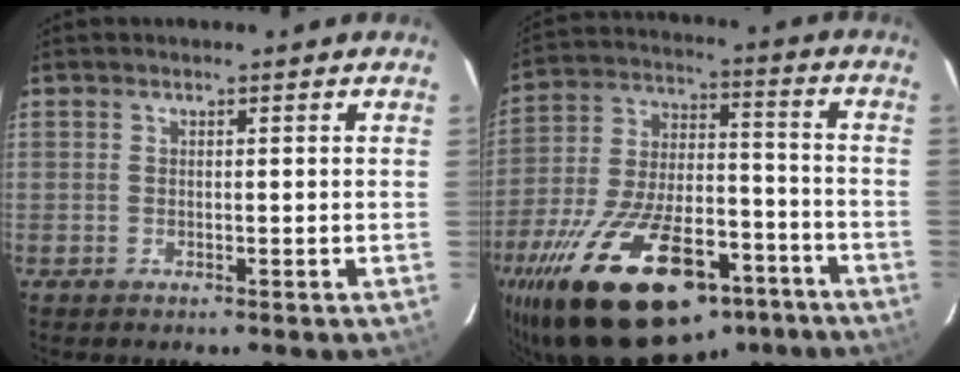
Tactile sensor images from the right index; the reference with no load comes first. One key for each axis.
{"total": 29.9, "fx": -19.1, "fy": 13.4, "fz": 18.7, "tx": -0.353, "ty": -0.011, "tz": -0.286}